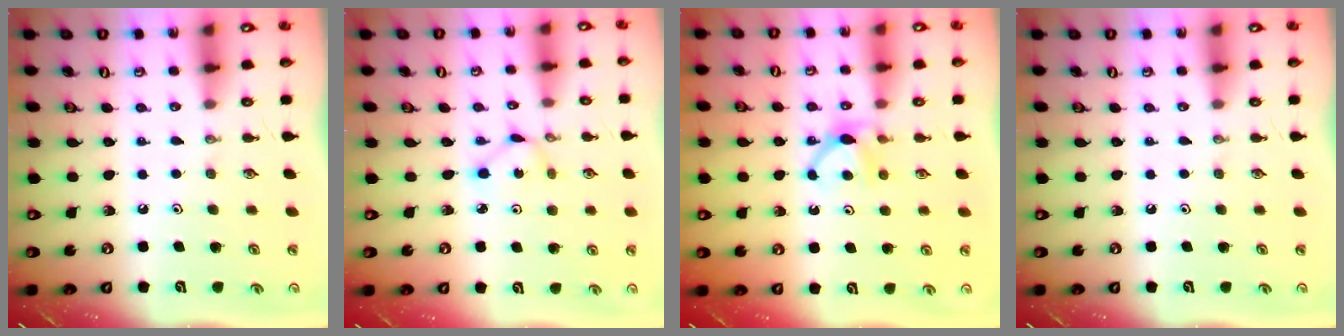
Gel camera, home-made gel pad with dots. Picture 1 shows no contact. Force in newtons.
{"total": 1.6, "press": 1.6, "slide": 0.2}
{"total": 5.4, "press": 5.3, "slide": 0.7}
{"total": 0.0}